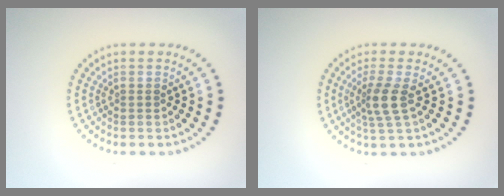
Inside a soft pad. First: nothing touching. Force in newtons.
{"total": 2.6, "press": 2.1, "slide": 1.6}